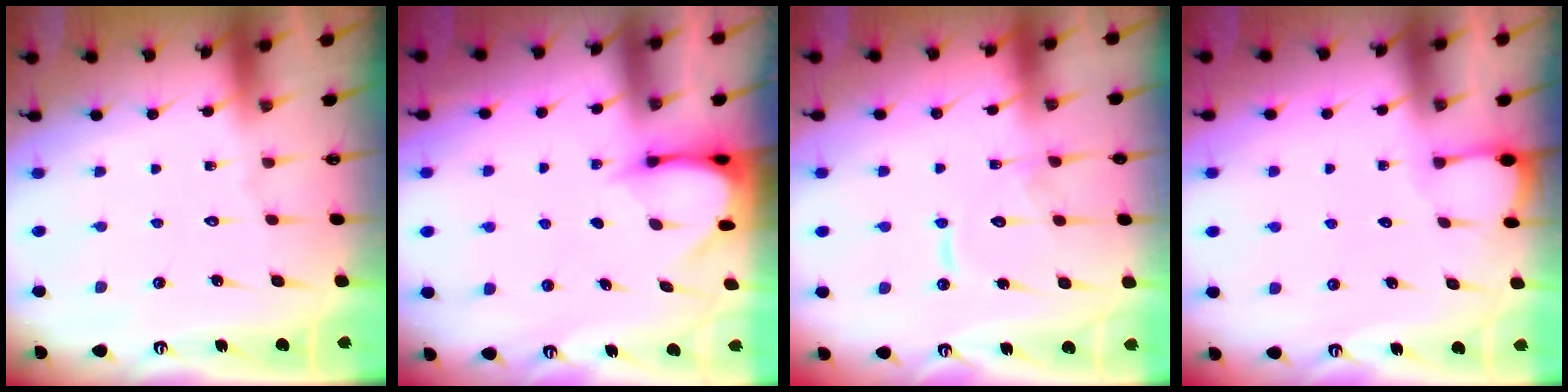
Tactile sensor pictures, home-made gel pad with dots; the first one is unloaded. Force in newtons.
{"total": 3.7, "press": 3.6, "slide": 0.3}
{"total": 10.8, "press": 10.7, "slide": 1.1}
{"total": 1.5, "press": 1.5, "slide": 0.1}